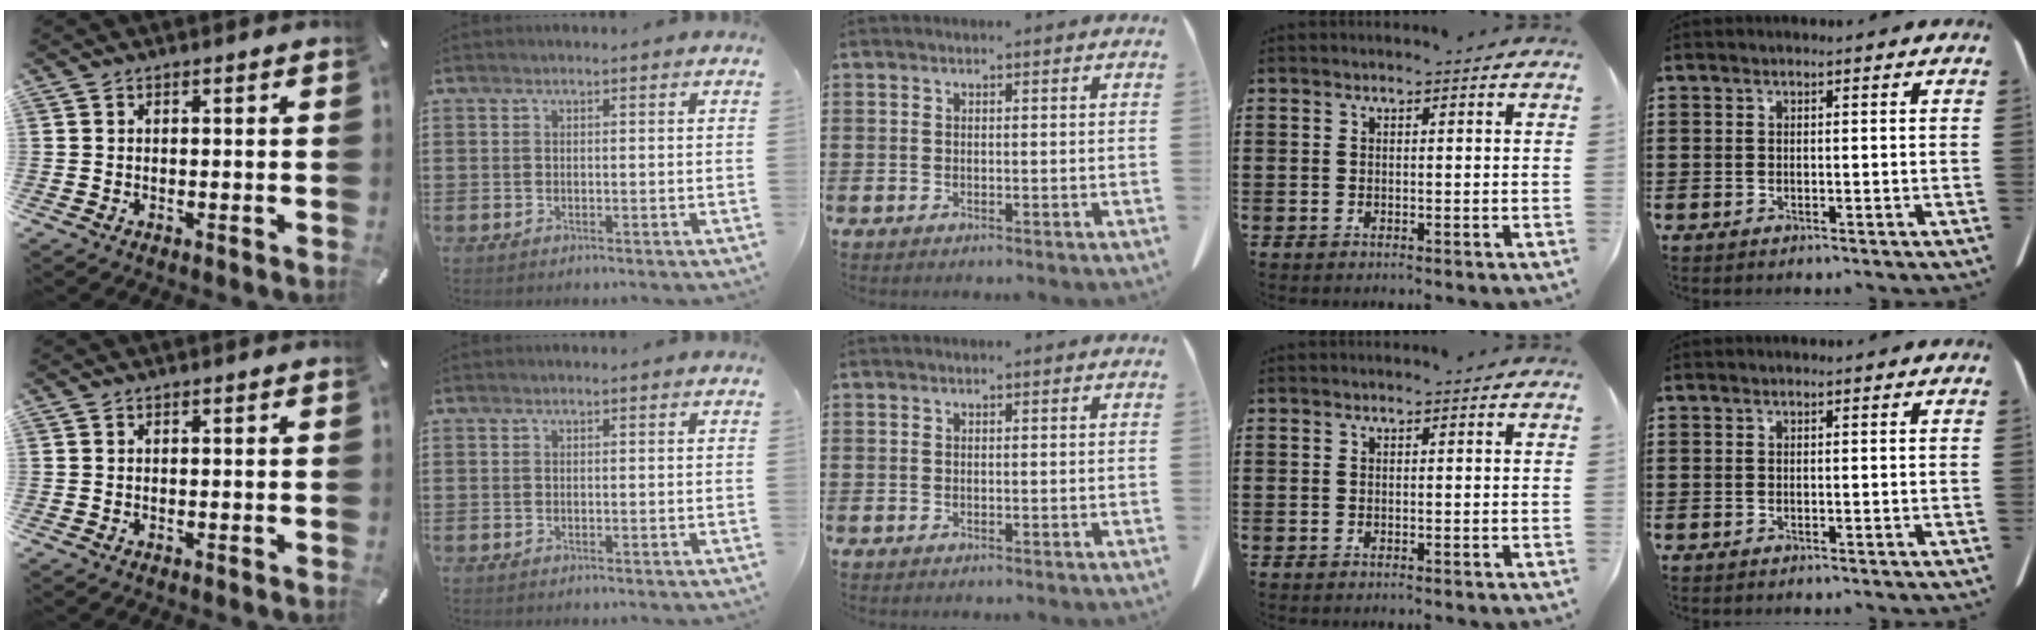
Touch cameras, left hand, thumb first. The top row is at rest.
{}